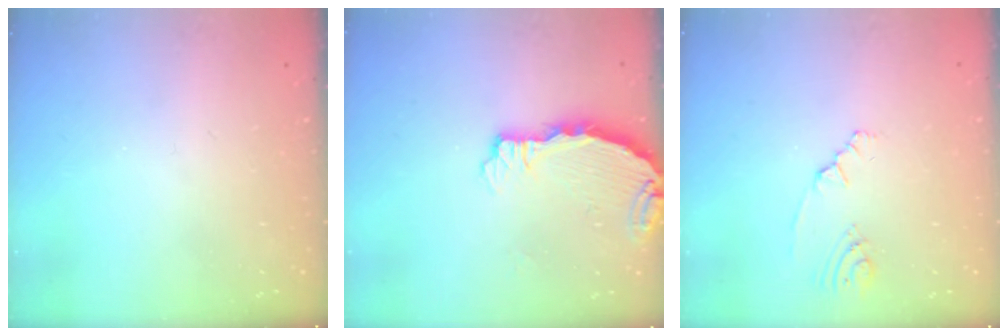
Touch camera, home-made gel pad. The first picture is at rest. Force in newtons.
{"total": 3.8, "press": 3.8, "slide": 0.3}
{"total": 2.5, "press": 2.3, "slide": 1.0}